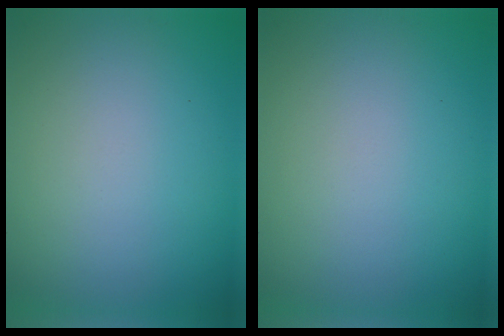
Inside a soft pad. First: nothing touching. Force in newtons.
{"total": 0.0}